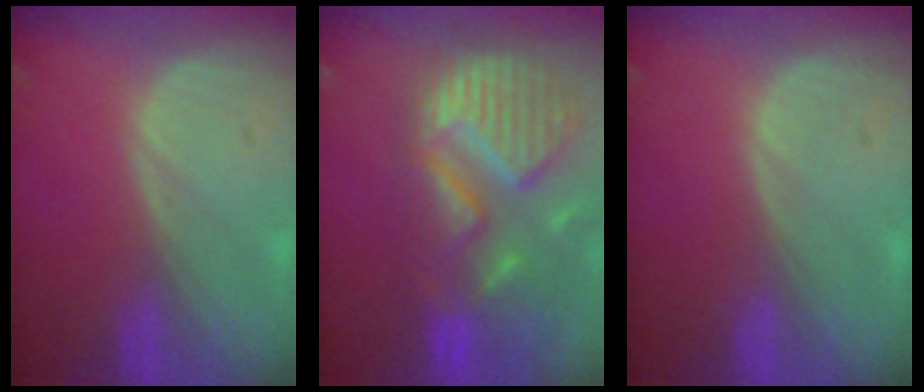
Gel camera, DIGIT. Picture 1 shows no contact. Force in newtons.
{"total": 13.7, "press": 11.6, "slide": 7.4}
{"total": 0.0}